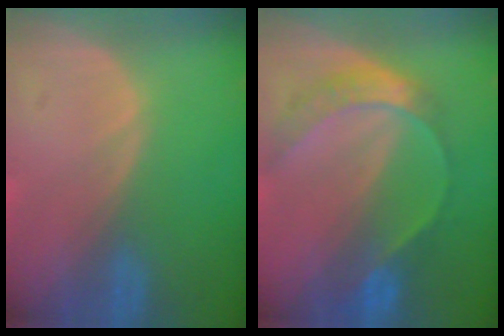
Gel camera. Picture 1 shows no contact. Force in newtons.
{"total": 7.4, "press": 6.2, "slide": 4.0}